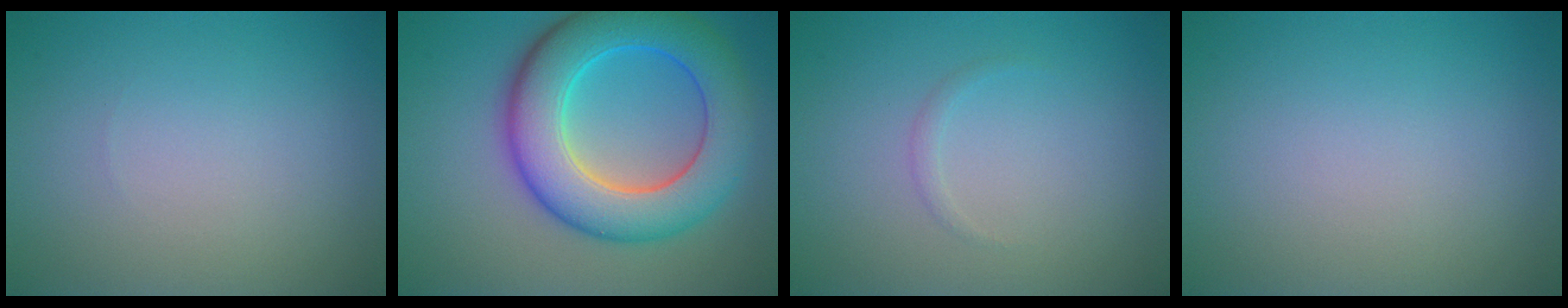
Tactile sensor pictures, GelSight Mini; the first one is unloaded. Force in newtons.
{"total": 9.7, "press": 9.7, "slide": 0.3}
{"total": 0.6, "press": 0.6, "slide": 0.1}
{"total": 0.0}